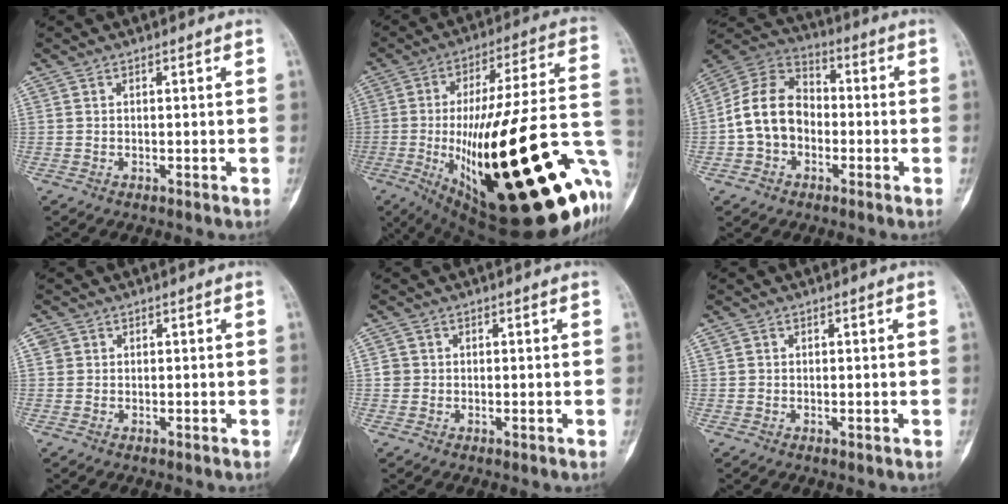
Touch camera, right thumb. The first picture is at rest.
{"total": 41.8, "force": [-10.6, 12.4, 38.5], "torque": [-0.505, 0.016, -0.150]}
{"total": 12.8, "force": [-2.2, 9.8, 7.9], "torque": [-0.130, 0.041, -0.054]}
{"total": 1.4, "force": [0.2, 1.3, 0.1], "torque": [0.006, 0.004, -0.001]}
{"total": 1.9, "force": [0.1, 1.9, 0.3], "torque": [0.004, 0.004, 0.000]}
{"total": 0.9, "force": [0.2, 0.8, 0.2], "torque": [0.002, 0.001, 0.002]}